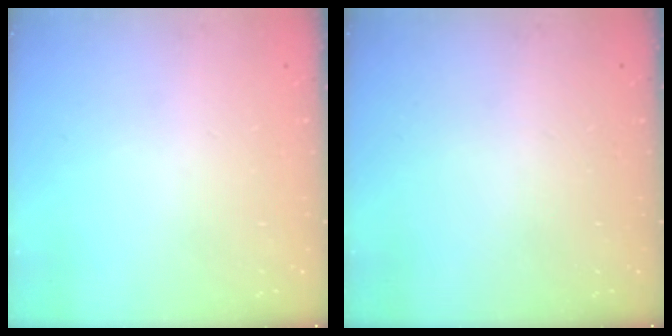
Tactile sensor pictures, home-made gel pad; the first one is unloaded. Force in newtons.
{"total": 0.0}